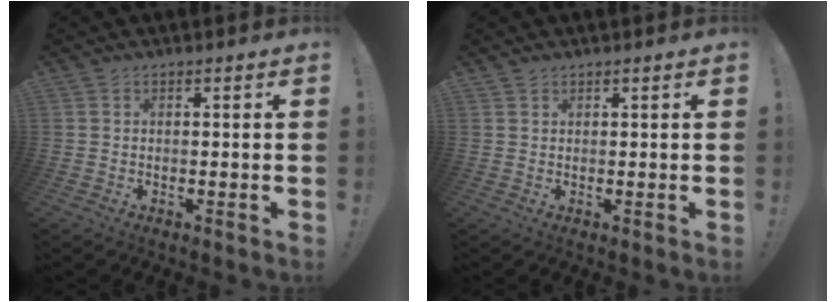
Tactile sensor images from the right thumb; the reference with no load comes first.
{"total": 0.8, "force": [0.8, 0.3, 0.2], "torque": [0.005, -0.005, 0.013]}